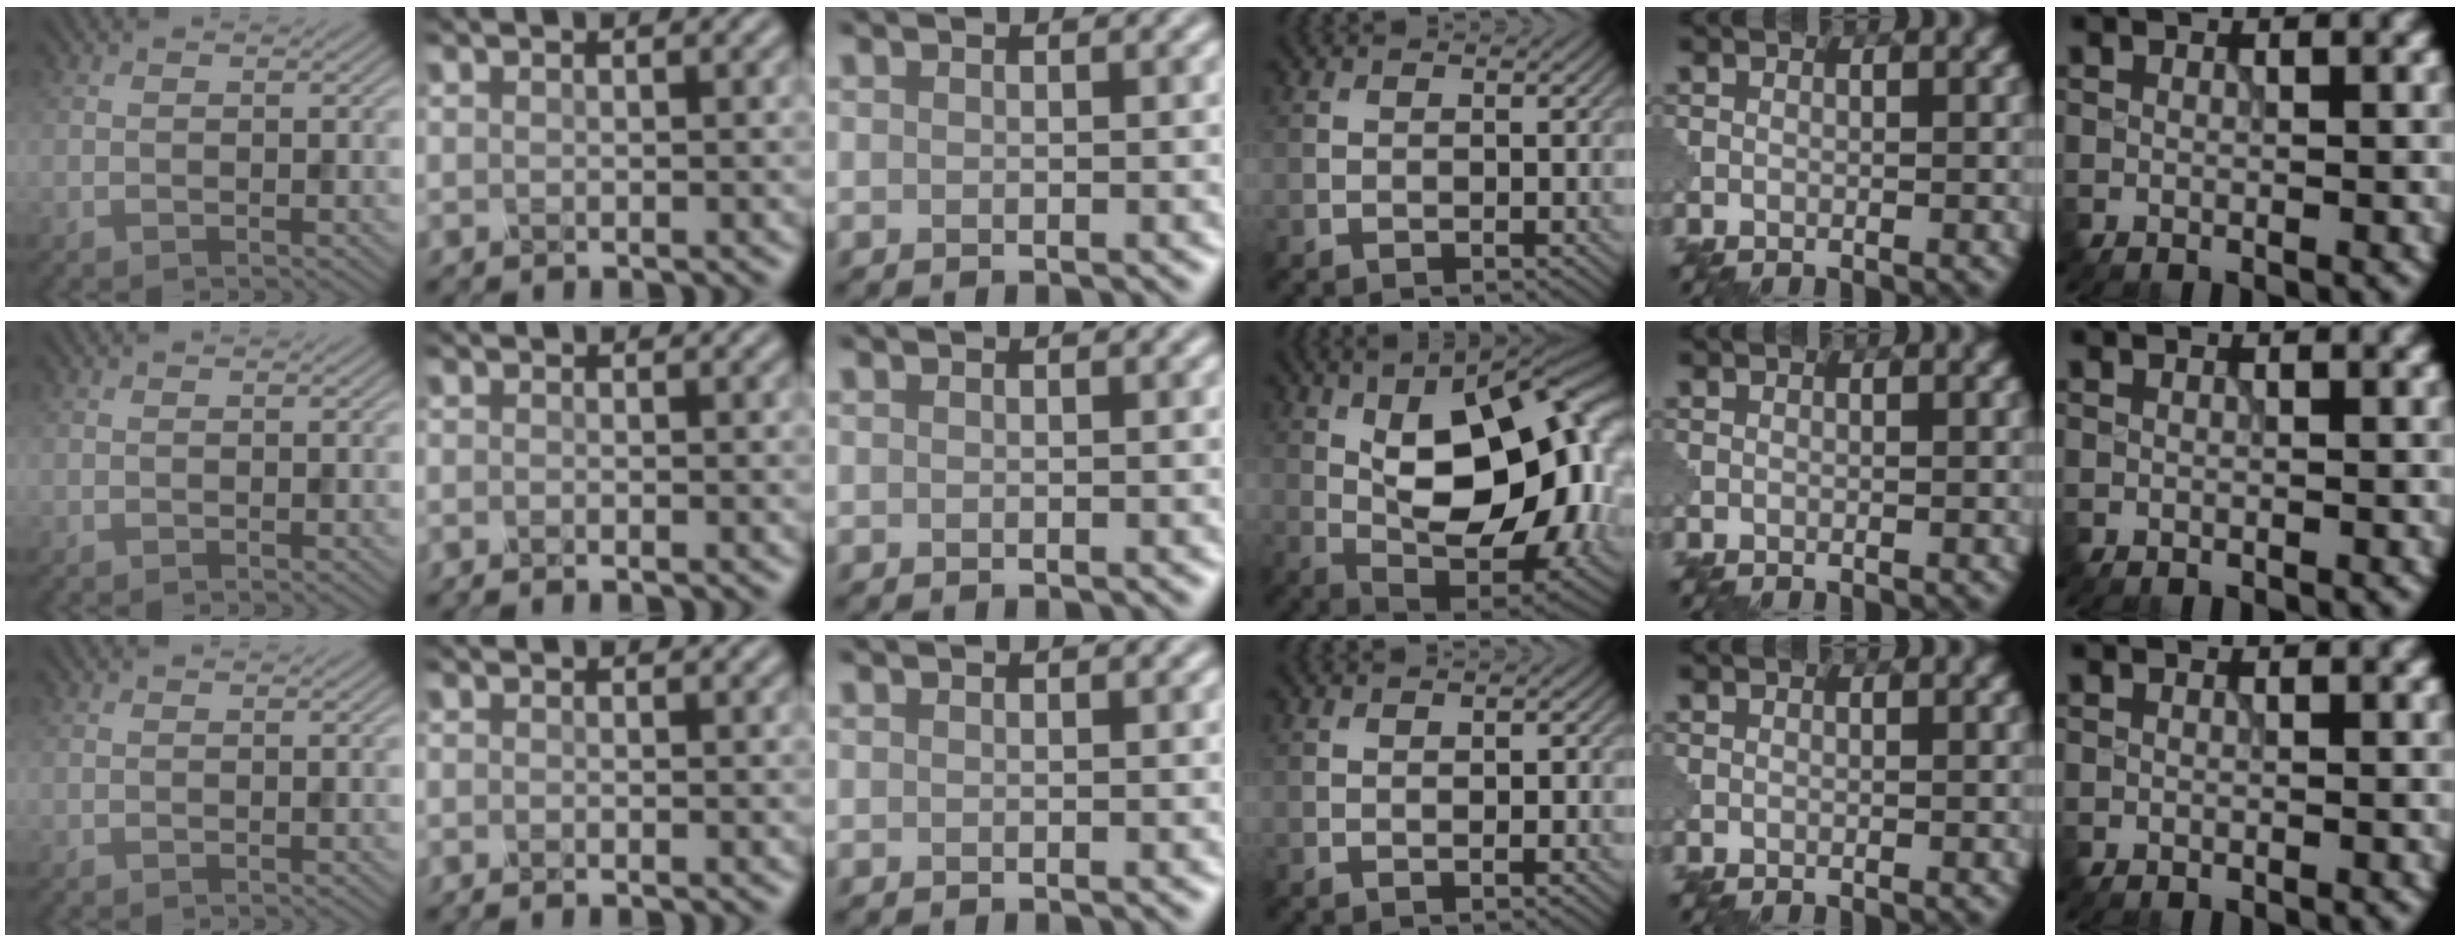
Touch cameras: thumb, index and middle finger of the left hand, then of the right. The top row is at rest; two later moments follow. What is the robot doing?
{"motion": "shake", "object": "sieve"}